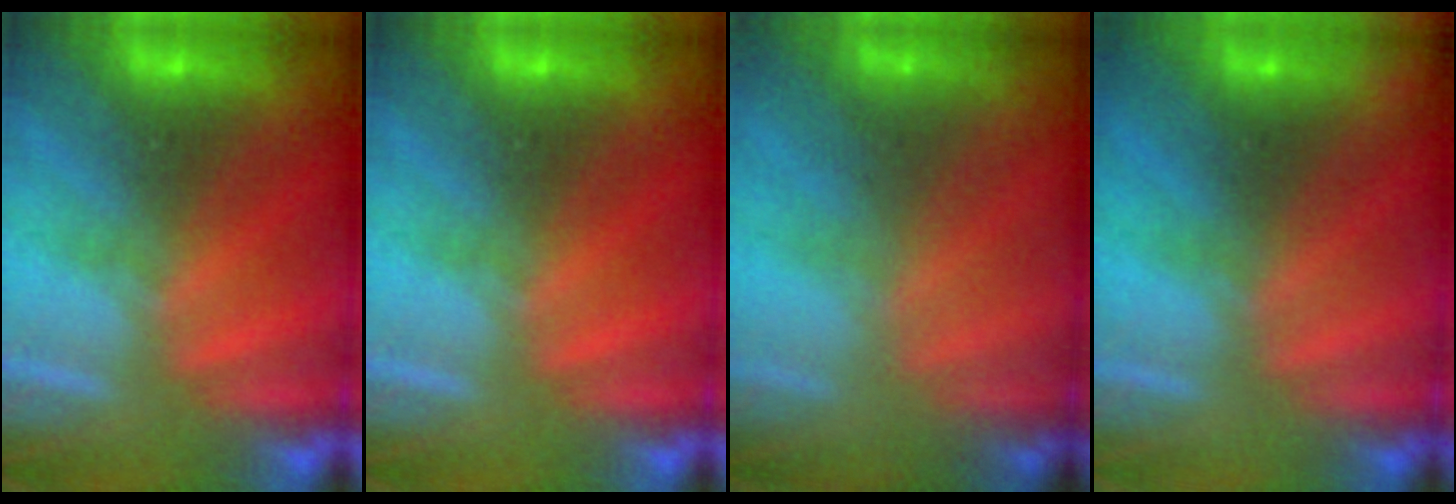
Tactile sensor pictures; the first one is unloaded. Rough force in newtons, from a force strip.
{"total": 0.0}
{"total": 1.6}
{"total": 2.4}